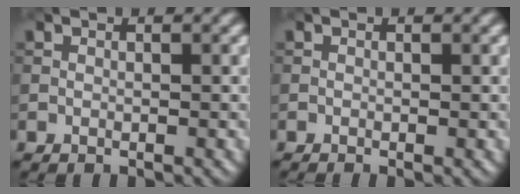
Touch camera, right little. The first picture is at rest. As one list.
[{"total": 0.7, "force": [-0.4, 0.1, 0.5], "torque": [-0.012, -0.003, -0.011]}]